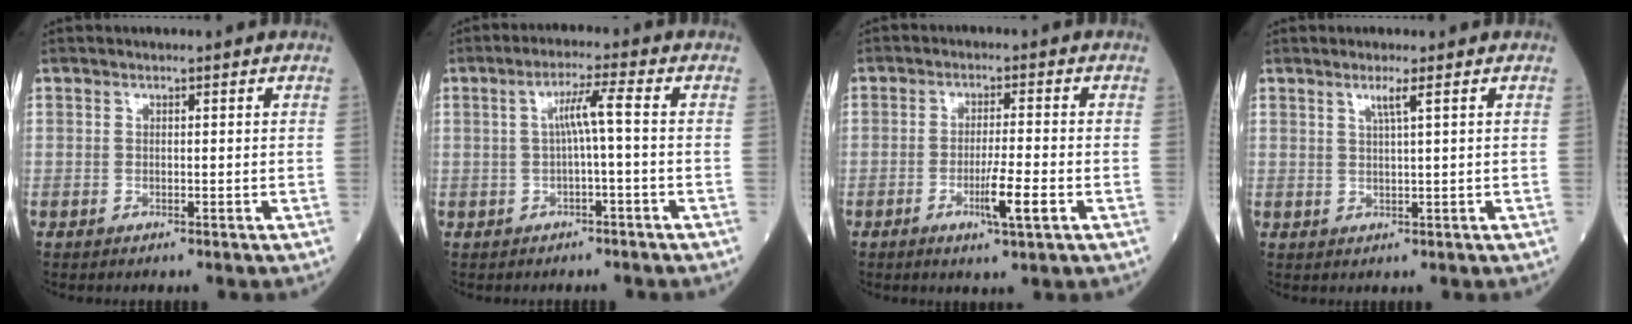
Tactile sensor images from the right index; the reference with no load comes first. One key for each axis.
{"total": 4.1, "fx": -0.1, "fy": -0.4, "fz": 4.1, "tx": -0.074, "ty": 0.014, "tz": 0.001}
{"total": 5.5, "fx": -2.1, "fy": -0.1, "fz": 5.1, "tx": -0.086, "ty": -0.009, "tz": -0.036}
{"total": 2.0, "fx": 1.1, "fy": -0.5, "fz": 1.7, "tx": -0.036, "ty": -0.004, "tz": 0.022}